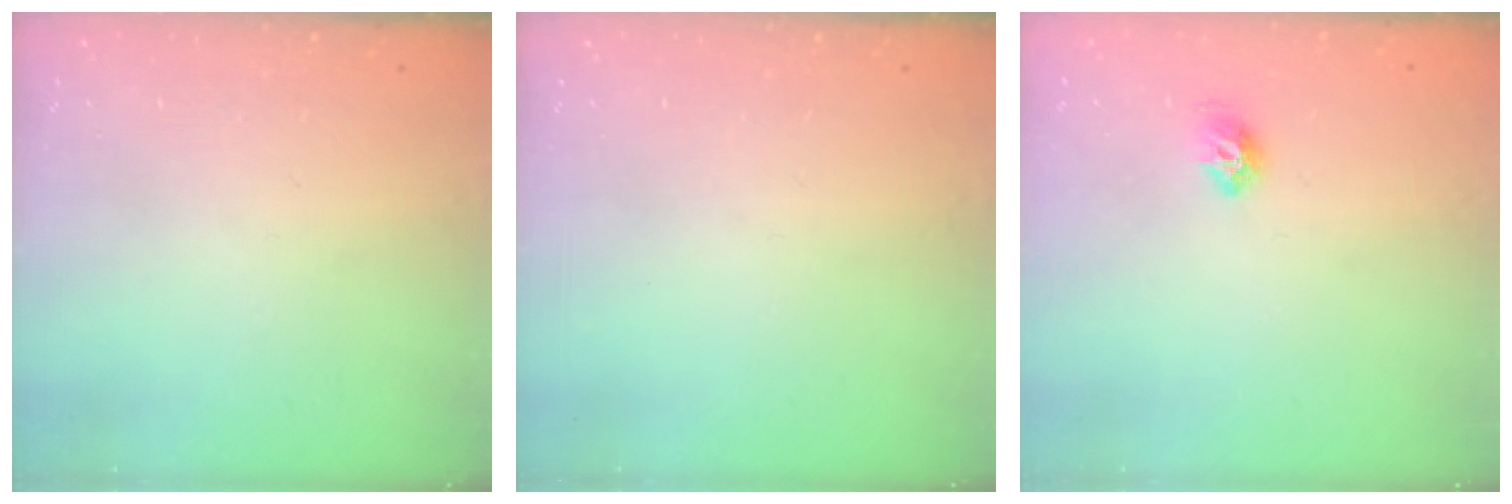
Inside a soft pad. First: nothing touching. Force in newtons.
{"total": 0.0}
{"total": 6.6, "press": 6.6, "slide": 0.9}